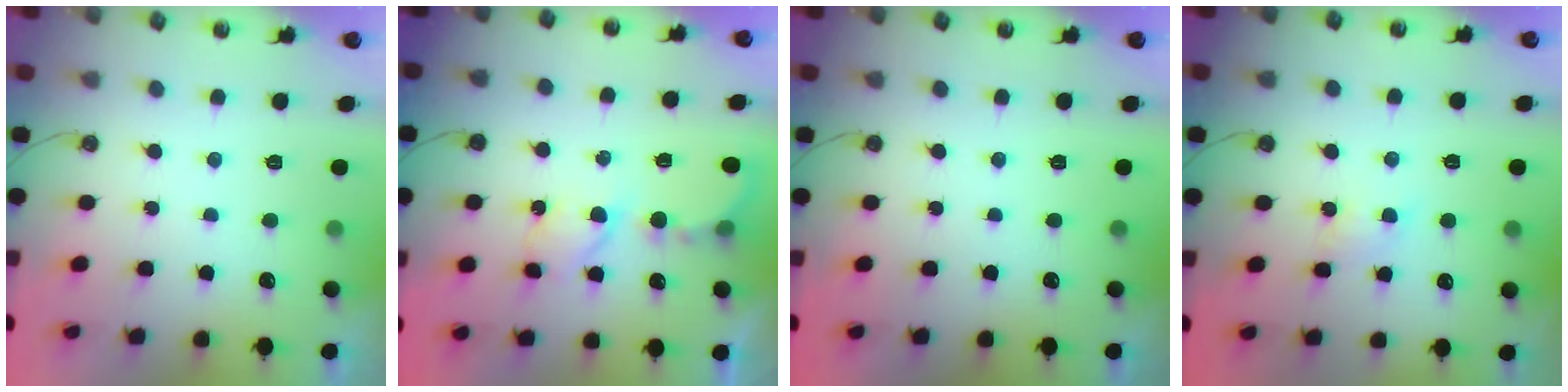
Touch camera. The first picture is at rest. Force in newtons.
{"total": 5.8, "press": 5.8, "slide": 0.6}
{"total": 0.0}
{"total": 5.1, "press": 5.1, "slide": 0.7}